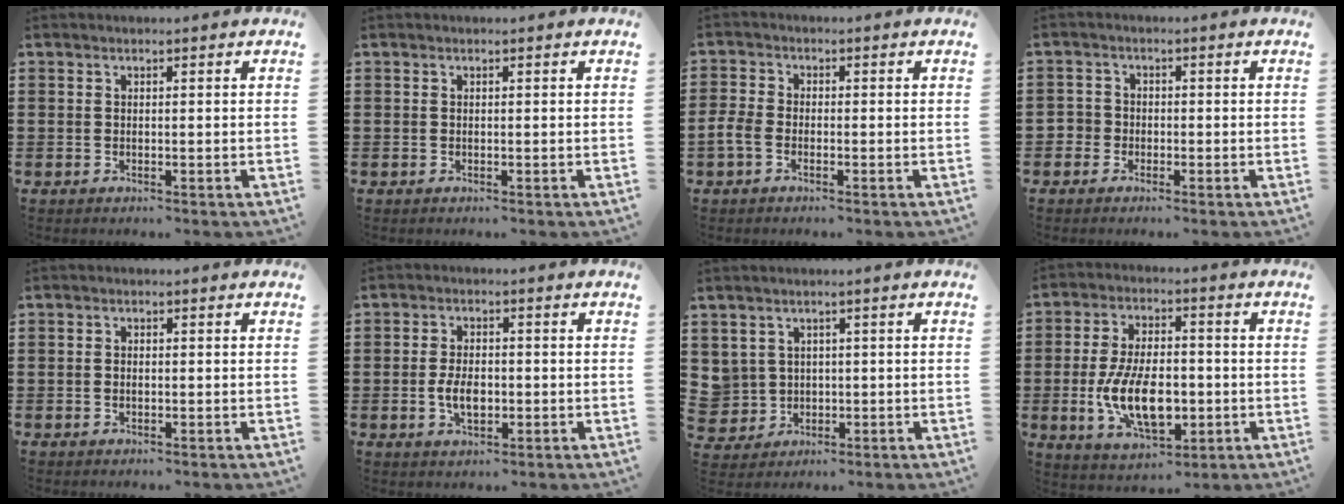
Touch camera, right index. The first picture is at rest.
{"total": 0.0}
{"total": 2.7, "force": [-1.3, 1.5, 1.8], "torque": [-0.053, -0.001, -0.031]}
{"total": 2.0, "force": [-1.1, 1.7, 0.1], "torque": [-0.010, 0.006, -0.027]}
{"total": 0.8, "force": [-0.1, 0.5, 0.6], "torque": [-0.012, 0.001, -0.001]}
{"total": 4.6, "force": [-0.7, 2.4, 3.8], "torque": [-0.069, -0.004, -0.014]}
{"total": 3.4, "force": [1.0, 3.2, 0.2], "torque": [-0.029, 0.008, 0.018]}
{"total": 11.2, "force": [-2.4, 6.0, 9.1], "torque": [-0.186, -0.009, -0.046]}